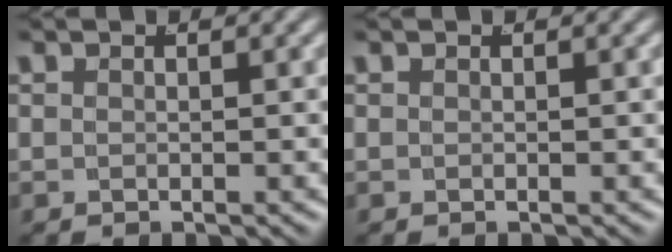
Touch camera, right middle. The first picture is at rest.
{"total": 0.0}